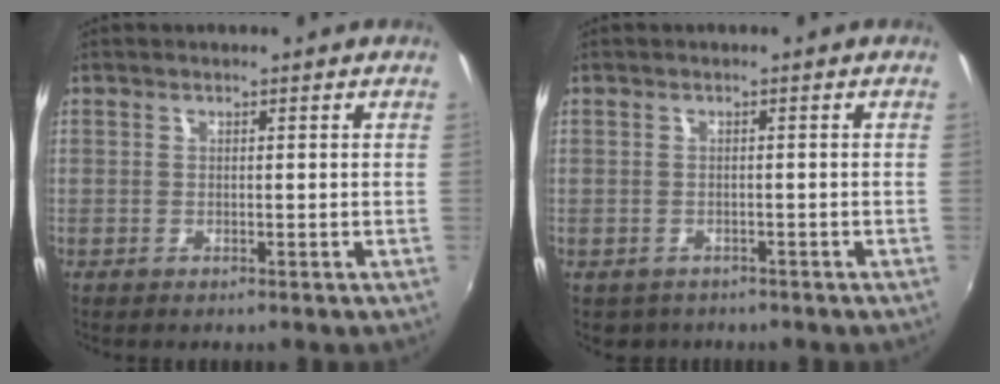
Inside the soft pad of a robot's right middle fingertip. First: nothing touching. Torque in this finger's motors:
{"motor_torque": [0.04, -0.14, -0.02, -0.01]}